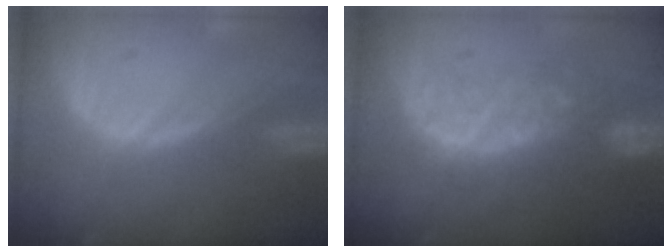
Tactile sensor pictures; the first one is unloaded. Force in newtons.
{"total": 8.7, "press": 8.1, "slide": 3.1}